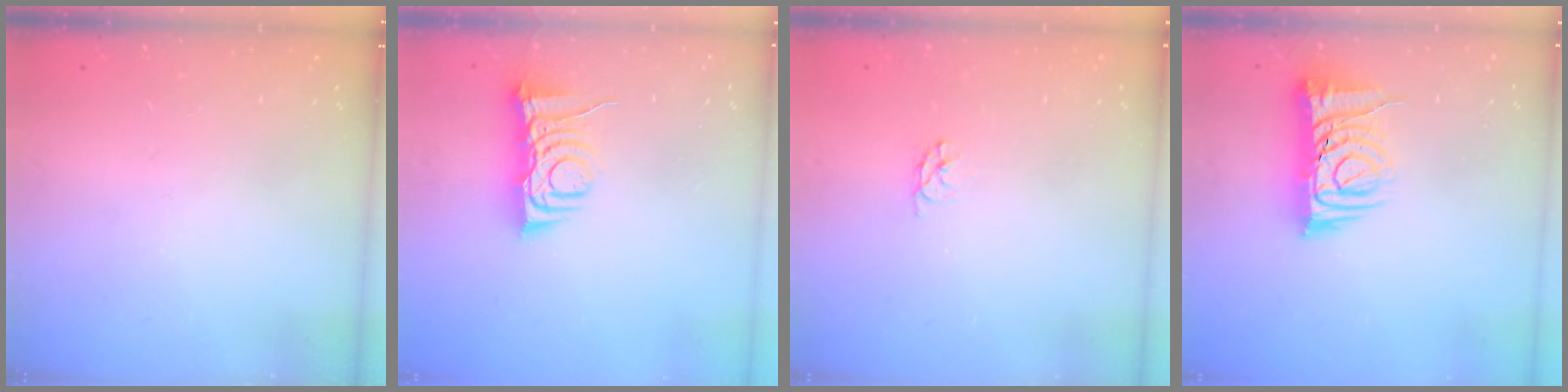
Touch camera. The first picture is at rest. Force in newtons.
{"total": 8.3, "press": 8.2, "slide": 1.1}
{"total": 2.9, "press": 2.9, "slide": 0.3}
{"total": 10.1, "press": 10.0, "slide": 1.4}